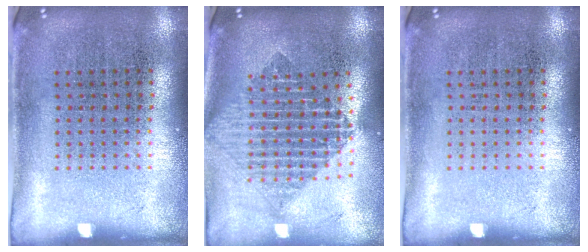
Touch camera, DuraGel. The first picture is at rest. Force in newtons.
{"total": 1.9, "press": 1.6, "slide": 1.1}
{"total": 0.0}